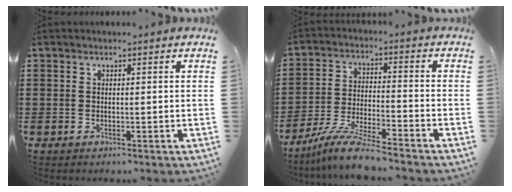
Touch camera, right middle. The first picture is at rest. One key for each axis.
{"total": 8.7, "fx": -7.7, "fy": 0.3, "fz": 4.1, "tx": -0.081, "ty": 0.000, "tz": -0.151}